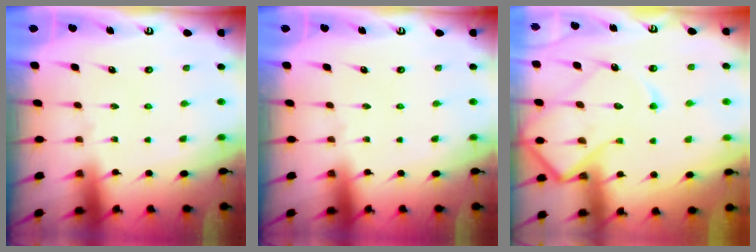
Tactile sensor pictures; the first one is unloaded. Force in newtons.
{"total": 0.0}
{"total": 14.7, "press": 14.6, "slide": 1.4}